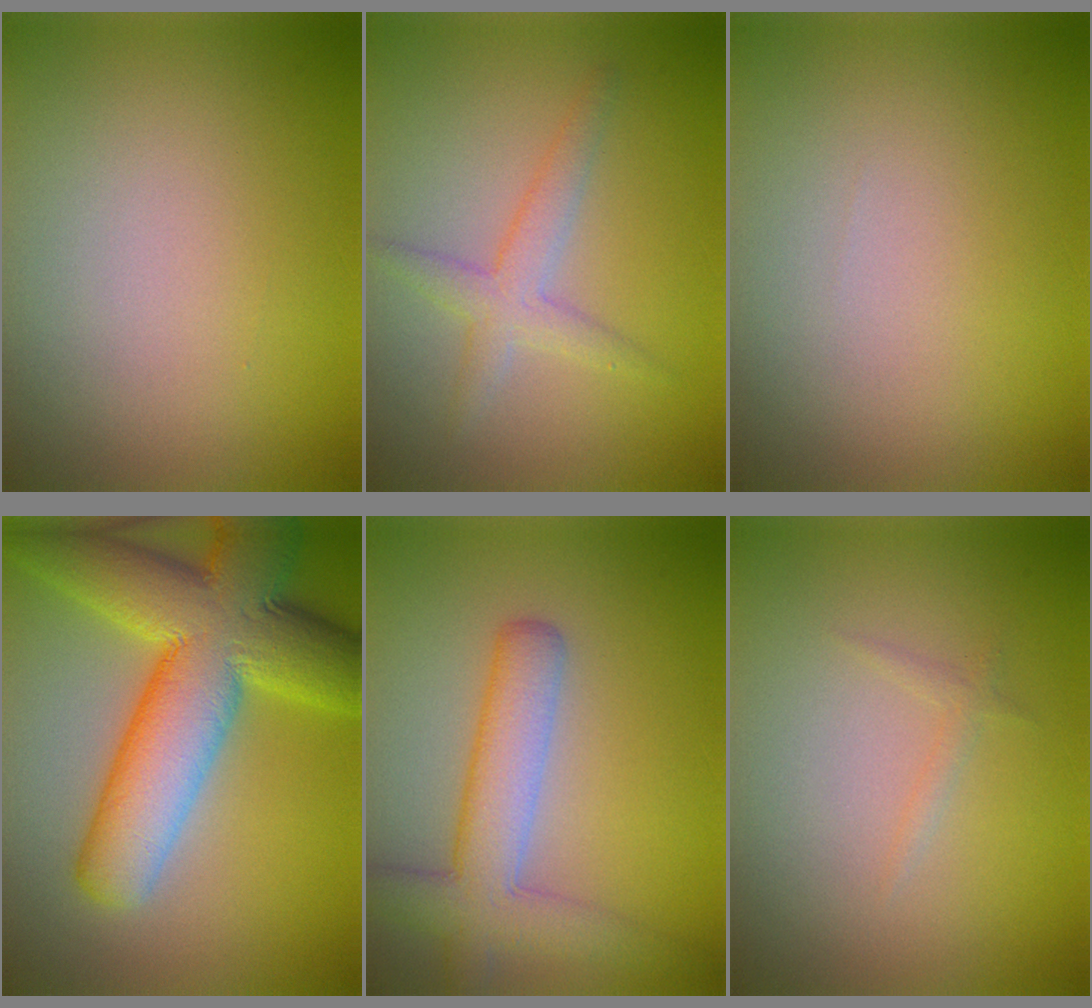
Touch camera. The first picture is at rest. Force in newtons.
{"total": 2.6, "press": 2.6, "slide": 0.2}
{"total": 0.0}
{"total": 13.1, "press": 13.1, "slide": 0.2}
{"total": 5.4, "press": 5.4, "slide": 0.4}
{"total": 0.7, "press": 0.7, "slide": 0.1}